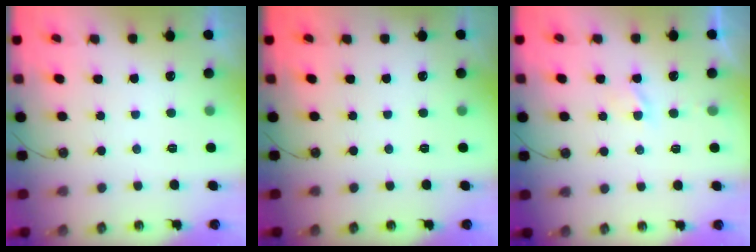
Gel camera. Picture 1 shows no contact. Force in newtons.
{"total": 0.0}
{"total": 1.9, "press": 1.9, "slide": 0.4}